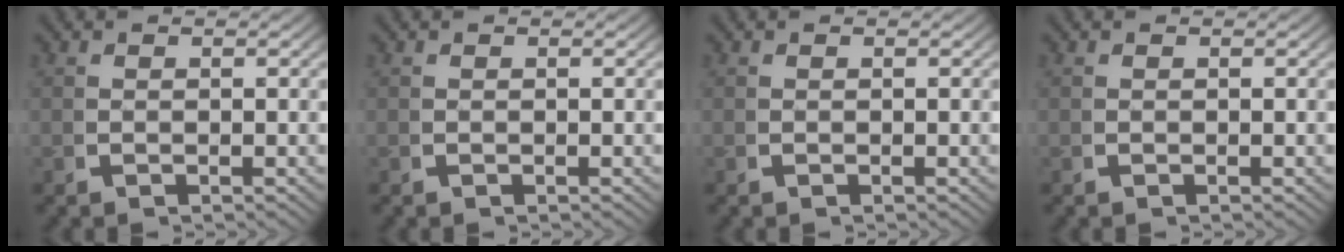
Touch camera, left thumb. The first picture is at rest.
{"total": 0.0}
{"total": 0.0}
{"total": 0.0}